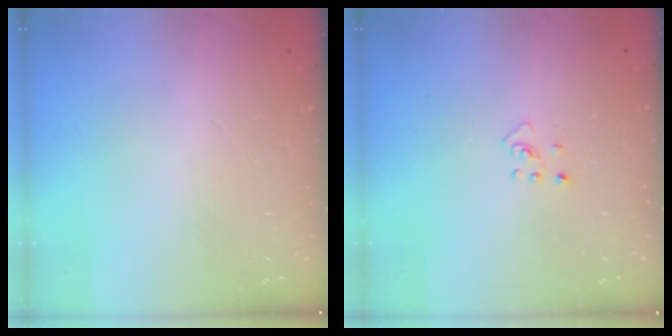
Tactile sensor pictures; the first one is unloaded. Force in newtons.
{"total": 2.7, "press": 2.7, "slide": 0.5}